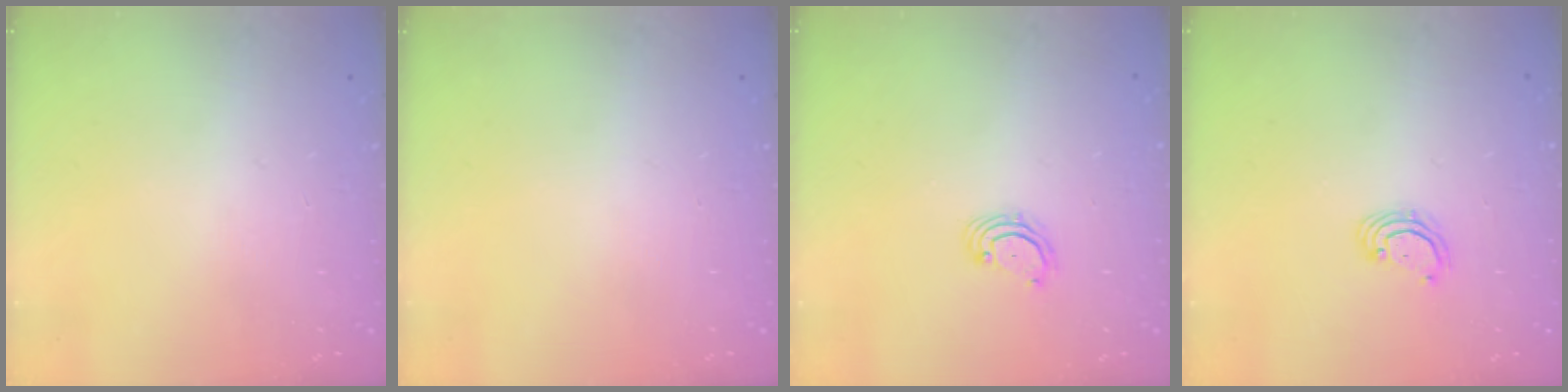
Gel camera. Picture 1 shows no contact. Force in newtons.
{"total": 0.0}
{"total": 2.7, "press": 2.7, "slide": 0.3}
{"total": 3.2, "press": 3.2, "slide": 0.3}